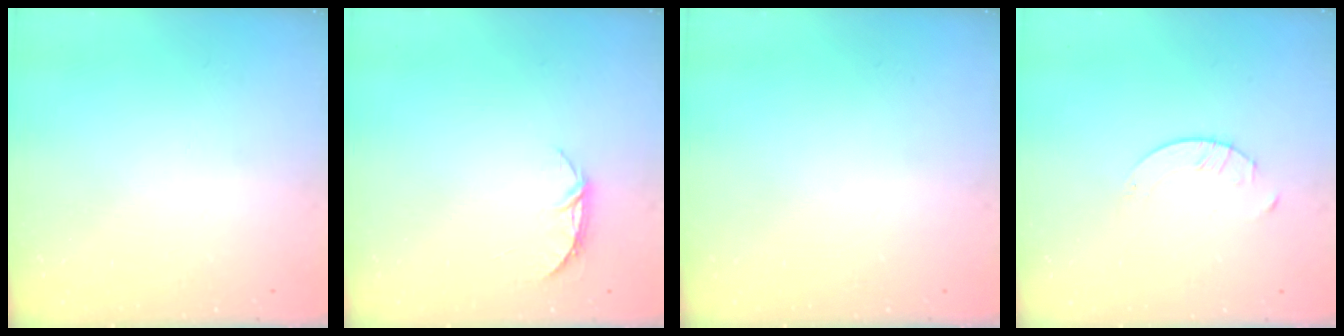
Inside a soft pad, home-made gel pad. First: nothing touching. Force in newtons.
{"total": 5.7, "press": 5.6, "slide": 0.4}
{"total": 0.0}
{"total": 1.6, "press": 1.6, "slide": 0.2}